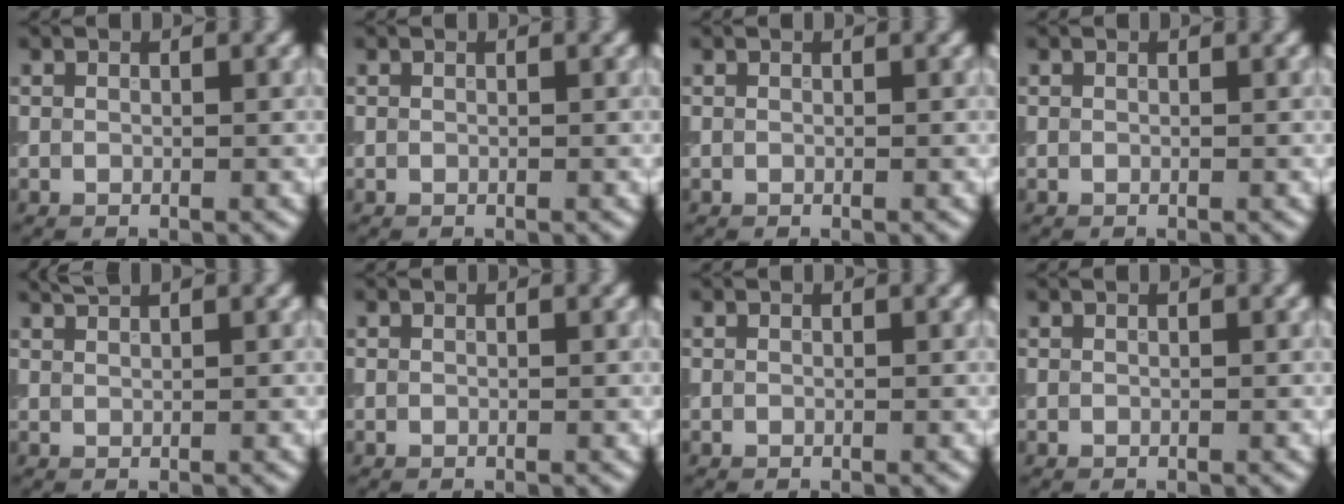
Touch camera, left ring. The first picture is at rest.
{"total": 0.0}
{"total": 0.0}
{"total": 0.0}
{"total": 1.3, "force": [1.2, 0.2, 0.5], "torque": [-0.008, 0.001, 0.021]}
{"total": 0.0}
{"total": 0.0}
{"total": 0.0}